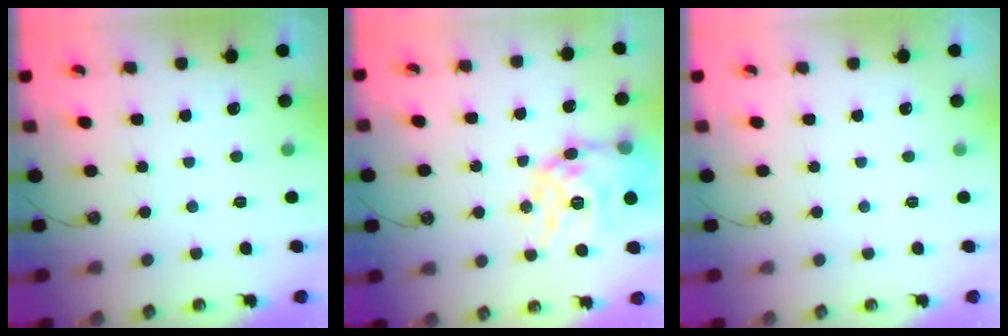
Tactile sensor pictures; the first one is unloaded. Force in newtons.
{"total": 18.0, "press": 17.9, "slide": 1.5}
{"total": 0.0}